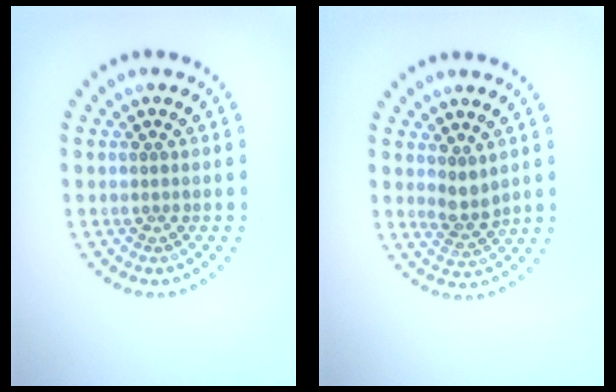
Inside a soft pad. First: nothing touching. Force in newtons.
{"total": 1.9, "press": 1.6, "slide": 1.1}